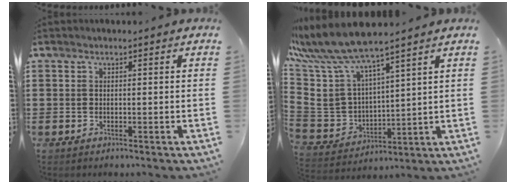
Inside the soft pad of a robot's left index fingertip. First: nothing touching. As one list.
[{"total": 10.5, "force": [8.4, 3.5, 5.4], "torque": [-0.161, -0.053, 0.148]}]